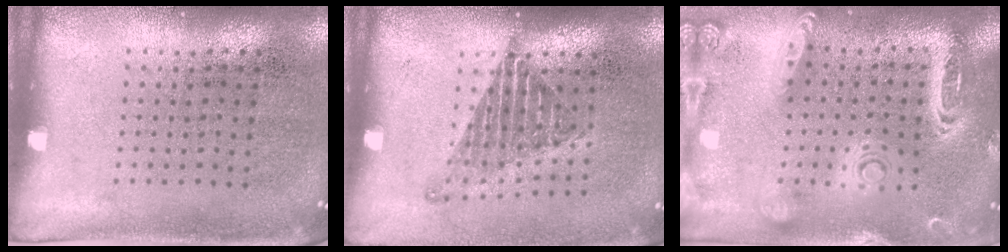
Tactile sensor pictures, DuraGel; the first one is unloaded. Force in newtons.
{"total": 1.3, "press": 1.1, "slide": 0.7}
{"total": 2.6, "press": 2.3, "slide": 1.2}